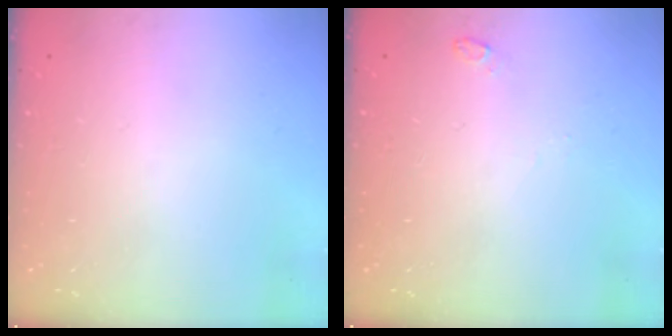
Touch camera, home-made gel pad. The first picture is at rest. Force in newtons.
{"total": 4.7, "press": 2.7, "slide": 3.9}